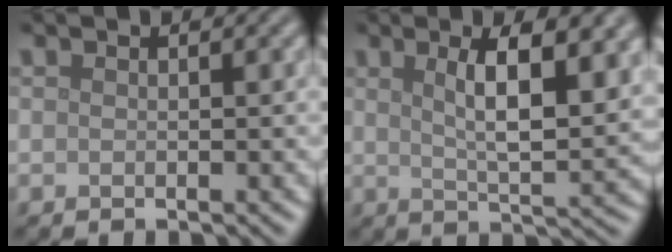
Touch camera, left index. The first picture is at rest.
{"total": 7.8, "force": [2.7, 2.2, 7.0], "torque": [-0.097, 0.001, 0.044]}